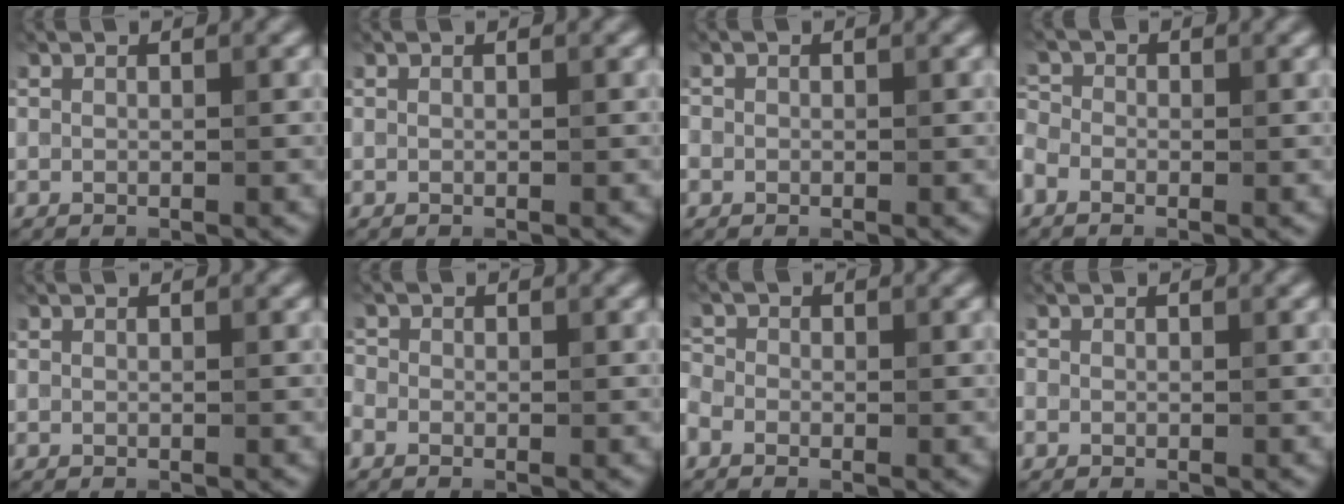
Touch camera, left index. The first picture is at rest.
{"total": 0.0}
{"total": 0.9, "force": [-0.2, 0.9, 0.1], "torque": [0.006, -0.006, -0.006]}
{"total": 1.8, "force": [-1.0, 1.3, 0.9], "torque": [-0.022, 0.001, -0.026]}
{"total": 0.0}
{"total": 0.8, "force": [-0.4, 0.7, 0.3], "torque": [-0.009, -0.004, -0.009]}
{"total": 1.5, "force": [-0.8, 1.1, 0.7], "torque": [-0.016, 0.001, -0.023]}
{"total": 0.6, "force": [-0.2, 0.6, 0.0], "torque": [0.005, -0.005, -0.004]}